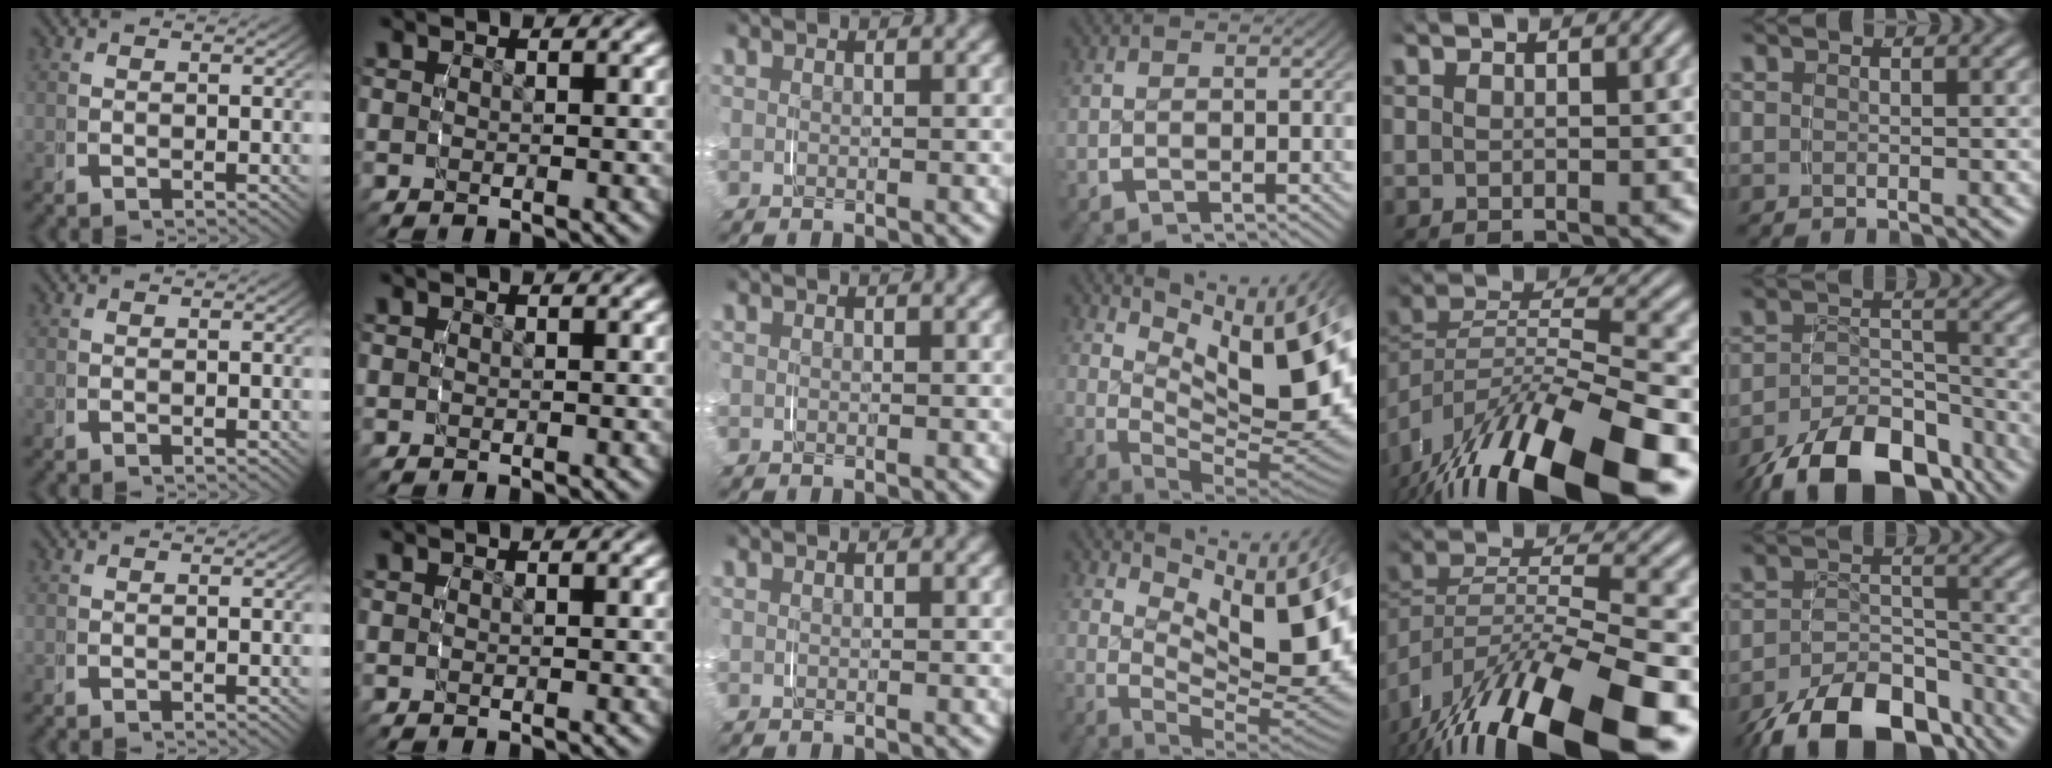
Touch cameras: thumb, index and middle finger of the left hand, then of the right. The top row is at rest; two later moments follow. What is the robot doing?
{"motion": "grasp_and_lifting", "object": "plastic wrap"}